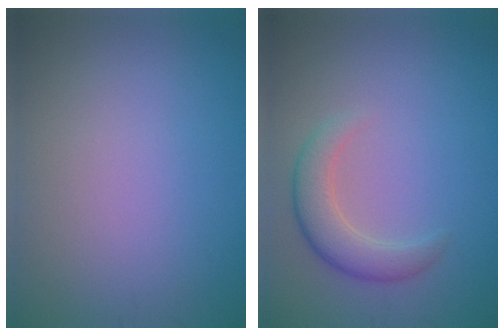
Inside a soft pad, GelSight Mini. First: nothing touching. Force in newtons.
{"total": 3.3, "press": 3.3, "slide": 0.2}